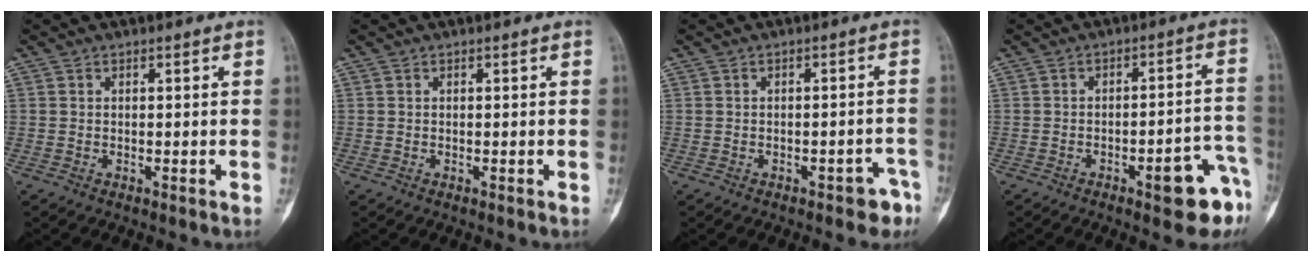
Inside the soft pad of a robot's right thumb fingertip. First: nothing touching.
{"total": 0.0}
{"total": 4.1, "force": [-2.6, 2.0, 2.4], "torque": [-0.012, 0.027, -0.027]}
{"total": 11.0, "force": [-5.6, 3.1, 8.9], "torque": [-0.086, 0.042, -0.064]}